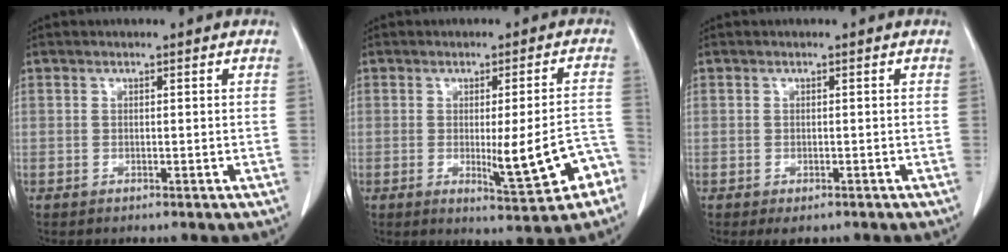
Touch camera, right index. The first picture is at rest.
{"total": 9.5, "force": [-3.4, 1.4, 8.8], "torque": [-0.106, 0.003, -0.035]}
{"total": 1.9, "force": [-1.3, 1.1, 0.9], "torque": [-0.009, -0.001, -0.010]}